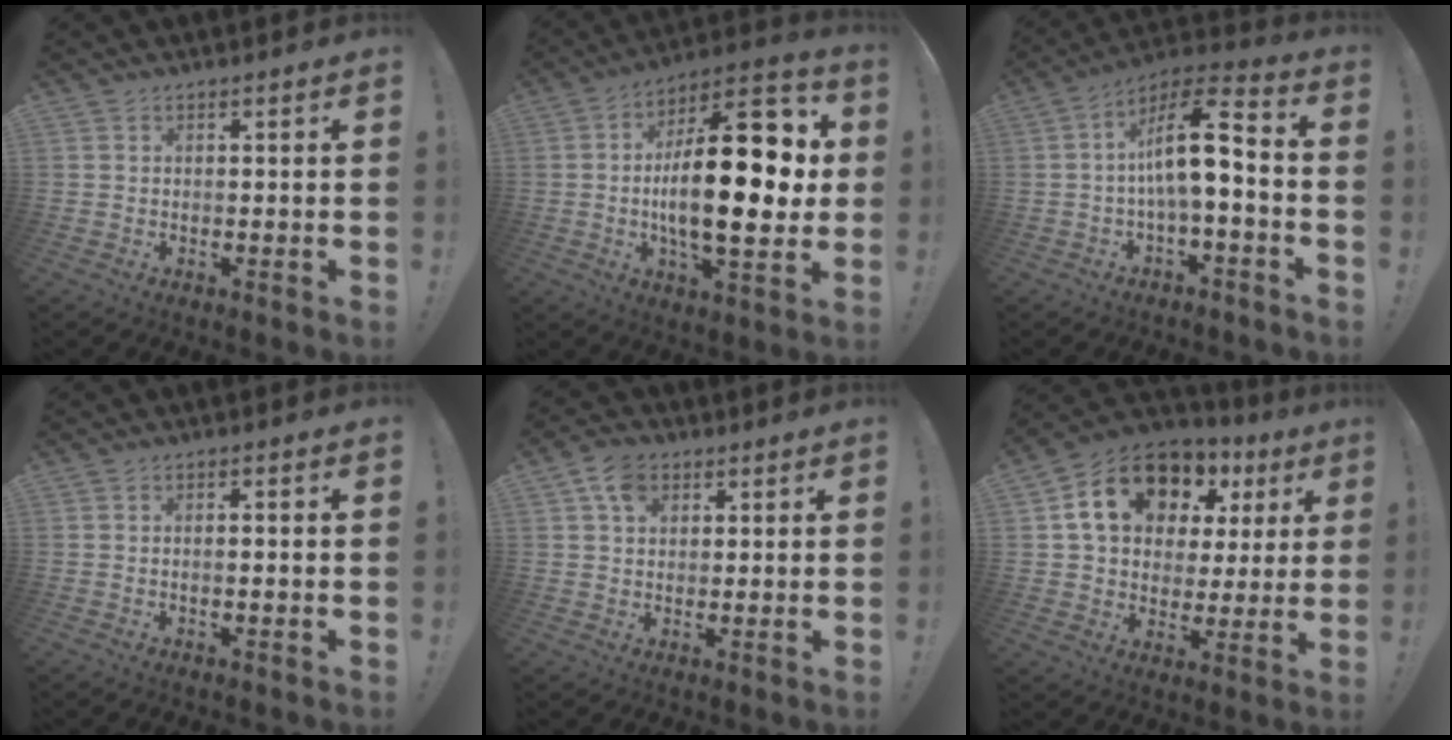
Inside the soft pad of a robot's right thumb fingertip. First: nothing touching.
{"total": 25.8, "force": [0.1, 10.7, 23.5], "torque": [-0.388, -0.004, -0.001]}
{"total": 14.1, "force": [-0.3, 4.6, 13.3], "torque": [-0.211, 0.008, -0.008]}
{"total": 1.3, "force": [-0.6, 0.0, 1.2], "torque": [-0.014, -0.002, -0.013]}
{"total": 7.4, "force": [3.4, 5.3, 3.9], "torque": [-0.055, -0.006, 0.064]}
{"total": 17.8, "force": [8.3, 12.1, 10.0], "torque": [-0.157, -0.031, 0.160]}